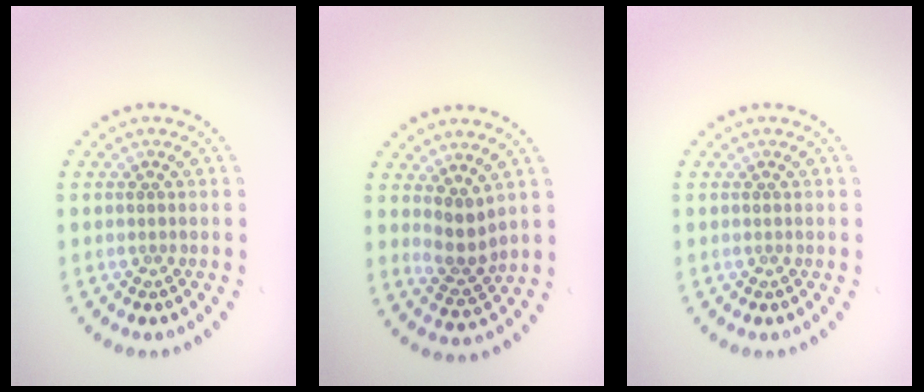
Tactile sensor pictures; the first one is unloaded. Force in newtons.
{"total": 2.5, "press": 2.0, "slide": 1.5}
{"total": 0.0}